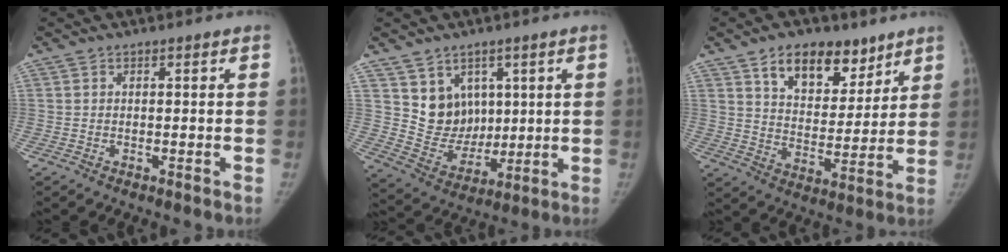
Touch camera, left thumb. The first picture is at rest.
{"total": 9.6, "force": [4.1, 7.9, 3.4], "torque": [-0.021, -0.032, 0.093]}
{"total": 14.2, "force": [9.0, 8.2, 7.4], "torque": [-0.070, -0.050, 0.150]}